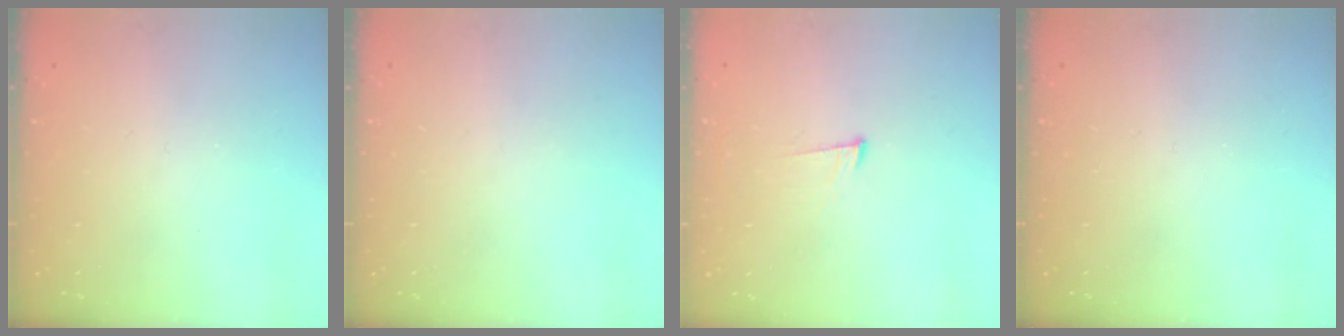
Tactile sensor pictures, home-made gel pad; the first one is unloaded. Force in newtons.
{"total": 0.0}
{"total": 7.0, "press": 6.8, "slide": 1.7}
{"total": 0.0}